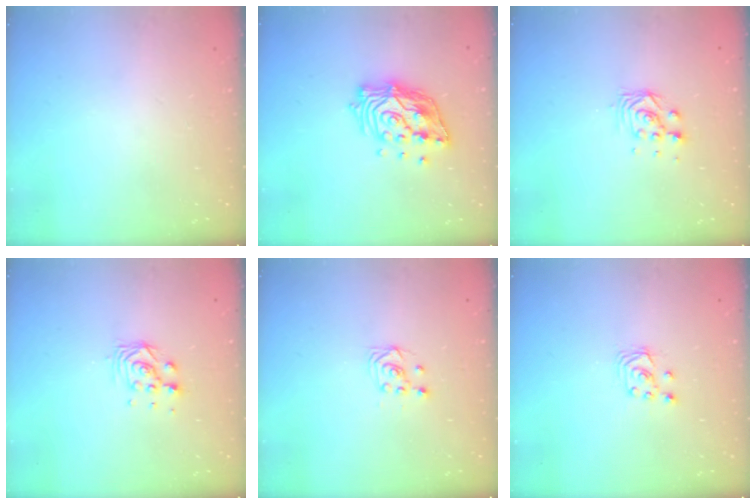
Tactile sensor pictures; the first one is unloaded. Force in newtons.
{"total": 14.3, "press": 14.1, "slide": 2.0}
{"total": 4.2, "press": 4.2, "slide": 0.3}
{"total": 5.1, "press": 5.0, "slide": 0.4}
{"total": 2.5, "press": 2.2, "slide": 1.2}
{"total": 3.0, "press": 3.0, "slide": 0.3}